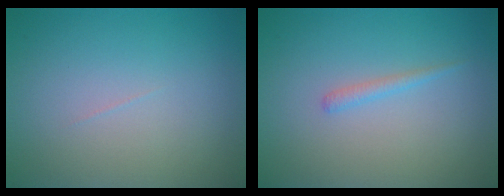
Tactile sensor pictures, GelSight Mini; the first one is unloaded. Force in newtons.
{"total": 0.9, "press": 0.9, "slide": 0.1}